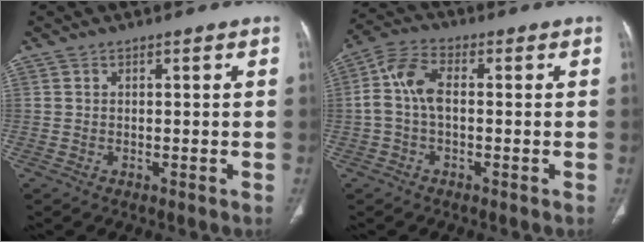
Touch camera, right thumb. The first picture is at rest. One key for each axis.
{"total": 7.3, "fx": 0.0, "fy": 3.8, "fz": 6.2, "tx": -0.134, "ty": 0.023, "tz": -0.007}